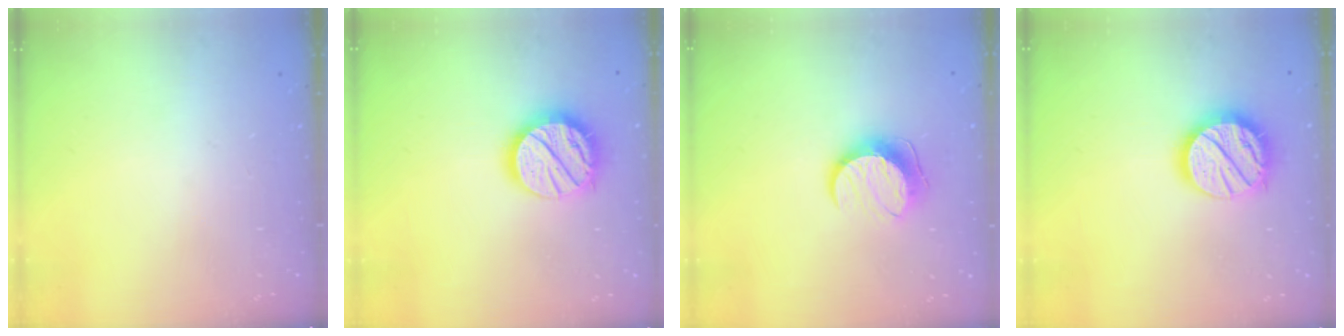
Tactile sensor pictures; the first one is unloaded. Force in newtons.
{"total": 17.5, "press": 17.4, "slide": 1.4}
{"total": 10.0, "press": 10.0, "slide": 0.4}
{"total": 17.5, "press": 17.4, "slide": 1.4}